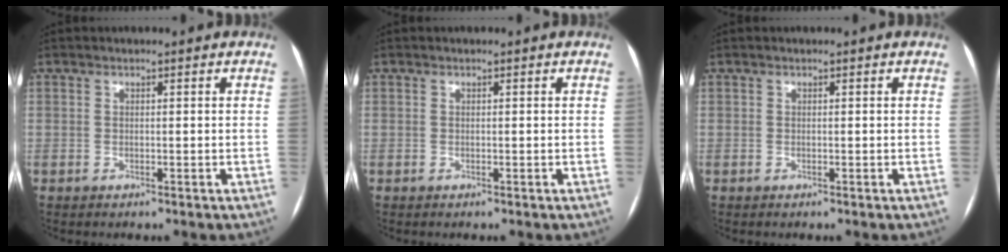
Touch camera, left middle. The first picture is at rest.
{"total": 0.0}
{"total": 0.0}